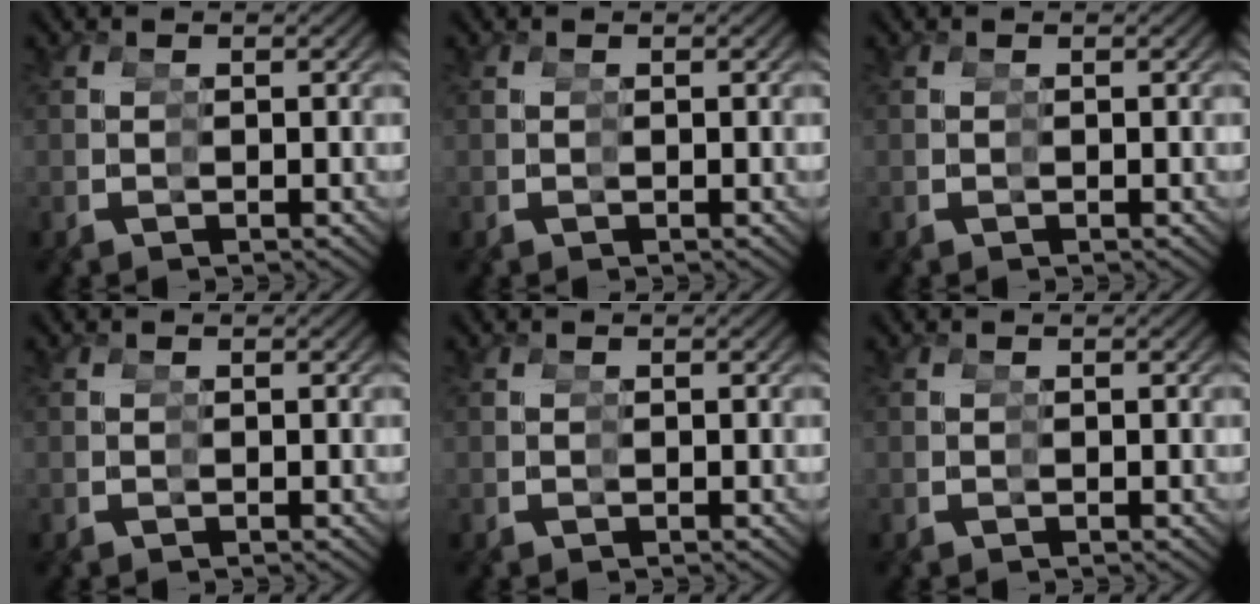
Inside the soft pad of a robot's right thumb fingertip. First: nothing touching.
{"total": 0.0}
{"total": 0.0}
{"total": 0.0}
{"total": 0.0}
{"total": 0.0}